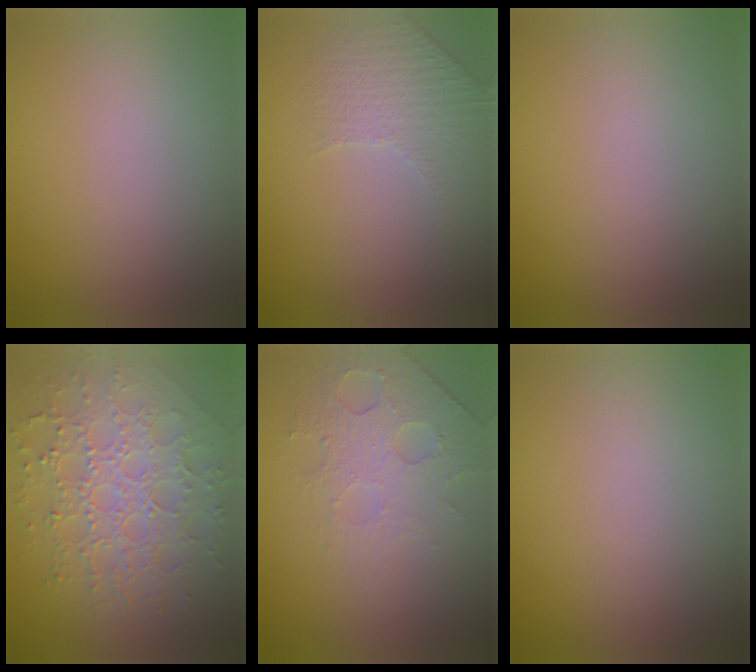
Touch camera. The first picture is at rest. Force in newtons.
{"total": 1.9, "press": 1.6, "slide": 1.0}
{"total": 0.0}
{"total": 8.0, "press": 5.6, "slide": 5.7}
{"total": 4.9, "press": 3.2, "slide": 3.7}
{"total": 0.0}